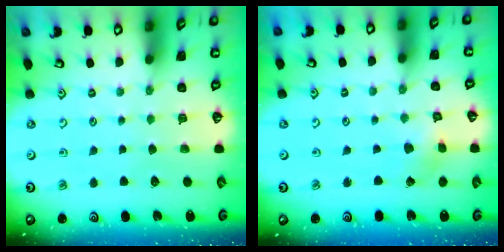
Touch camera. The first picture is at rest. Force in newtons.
{"total": 2.7, "press": 2.7, "slide": 0.2}